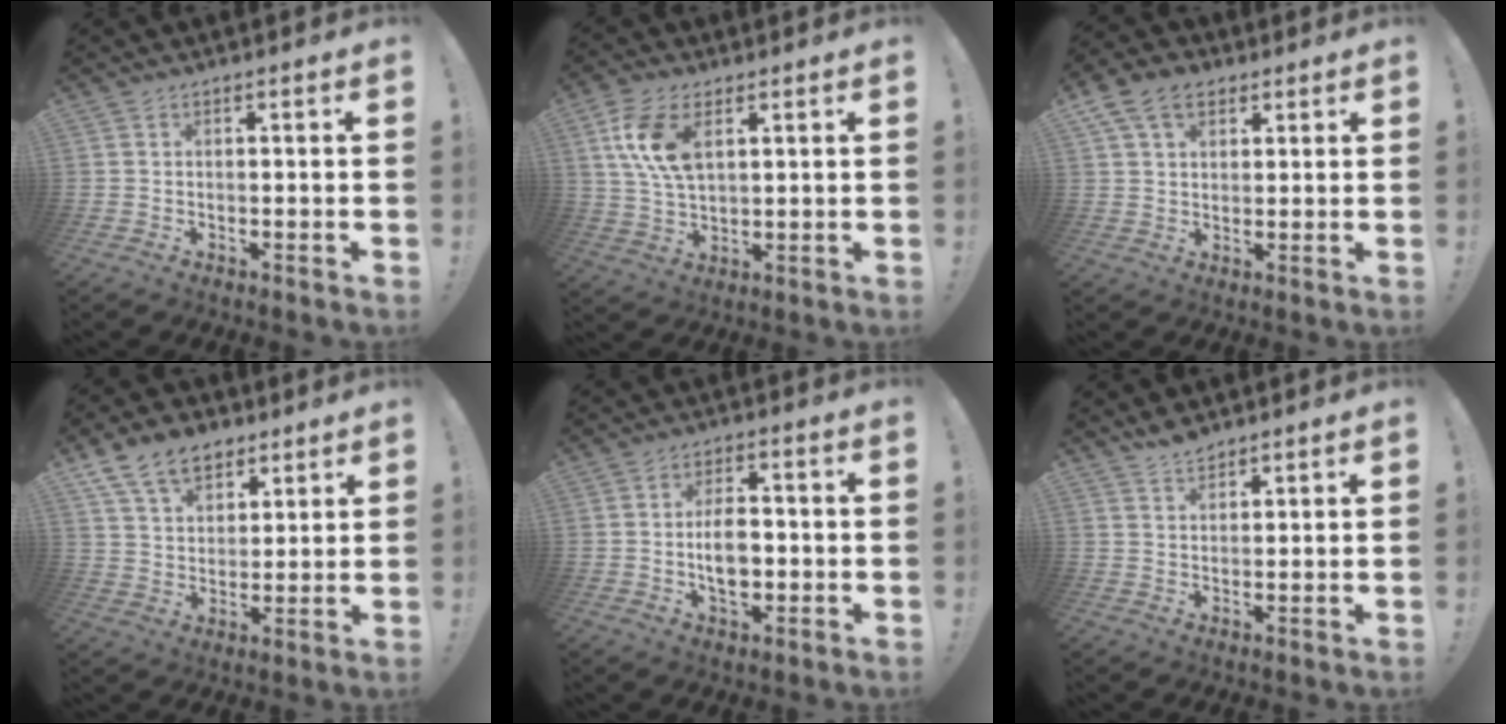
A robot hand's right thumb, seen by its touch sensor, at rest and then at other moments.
{"total": 11.2, "force": [4.1, 6.0, 8.5], "torque": [-0.168, -0.008, 0.075]}
{"total": 9.3, "force": [4.6, 6.6, 4.8], "torque": [-0.086, -0.004, 0.093]}
{"total": 12.9, "force": [7.8, 8.5, 6.0], "torque": [-0.096, -0.034, 0.150]}
{"total": 8.3, "force": [-1.3, 5.1, 6.5], "torque": [-0.109, 0.001, -0.027]}
{"total": 4.0, "force": [3.6, 1.4, 1.2], "torque": [-0.019, -0.022, 0.067]}